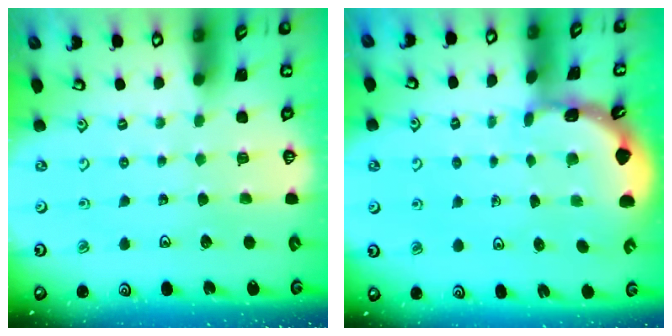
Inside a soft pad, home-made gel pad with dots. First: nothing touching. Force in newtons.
{"total": 1.8, "press": 1.8, "slide": 0.2}